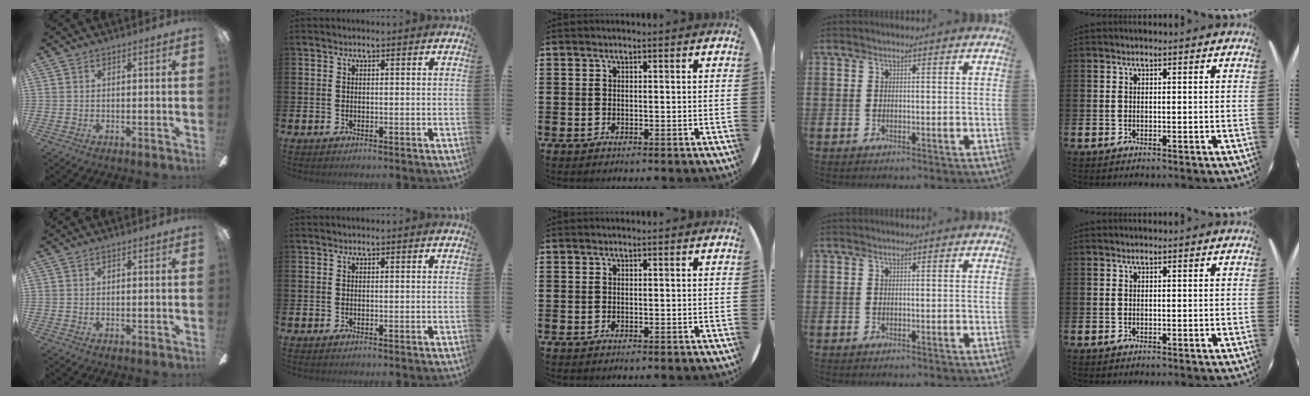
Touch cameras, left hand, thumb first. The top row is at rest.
{}